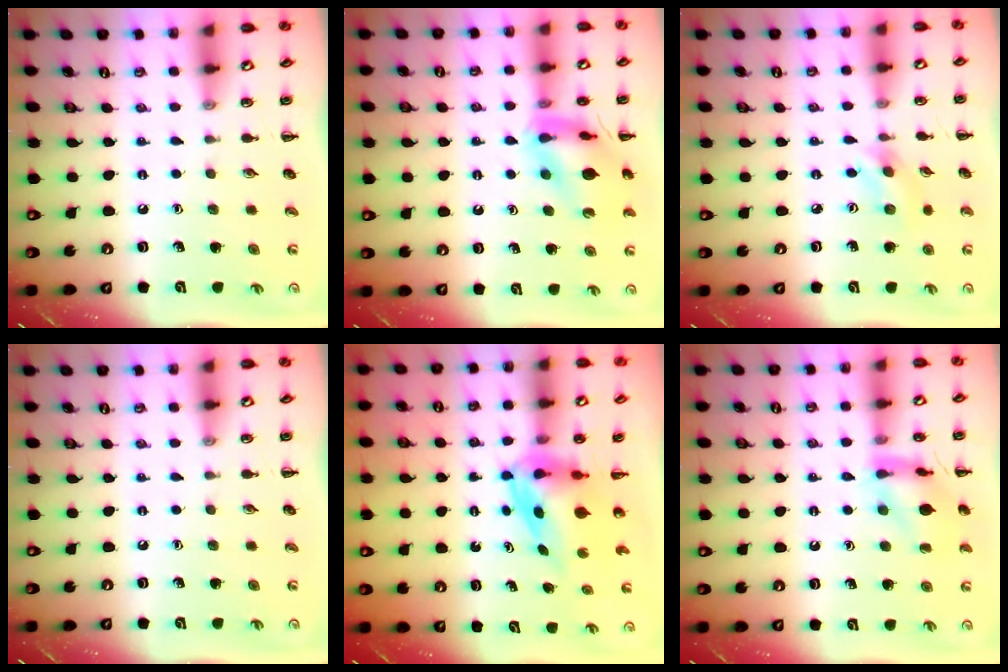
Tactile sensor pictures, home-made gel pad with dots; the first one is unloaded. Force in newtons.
{"total": 14.2, "press": 14.0, "slide": 1.8}
{"total": 2.9, "press": 2.9, "slide": 0.7}
{"total": 0.0}
{"total": 4.0, "press": 4.0, "slide": 0.7}
{"total": 12.6, "press": 12.6, "slide": 1.3}